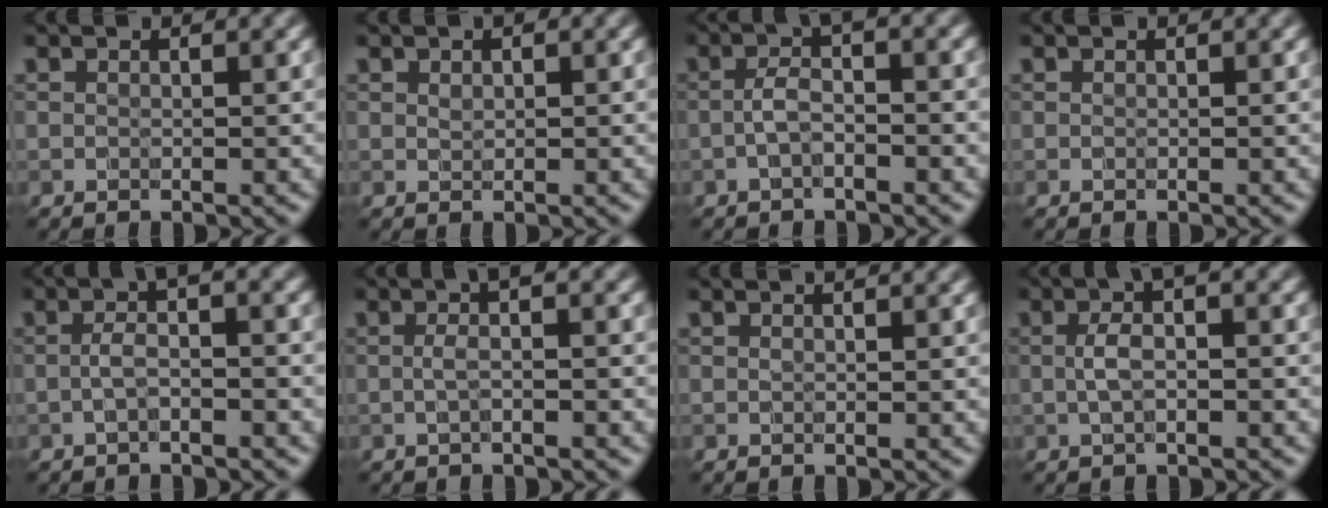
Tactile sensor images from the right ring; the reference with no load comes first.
{"total": 0.7, "force": [0.4, 0.4, 0.3], "torque": [-0.003, 0.000, 0.006]}
{"total": 2.2, "force": [-0.6, 0.5, 2.1], "torque": [-0.043, 0.010, -0.017]}
{"total": 0.0}
{"total": 2.4, "force": [-0.4, 0.4, 2.3], "torque": [-0.044, 0.010, -0.012]}
{"total": 2.0, "force": [0.2, 0.2, 2.0], "torque": [-0.037, 0.008, -0.002]}
{"total": 0.6, "force": [0.5, 0.0, 0.4], "torque": [-0.007, 0.000, 0.003]}
{"total": 2.6, "force": [0.1, 0.7, 2.5], "torque": [-0.051, 0.007, -0.001]}